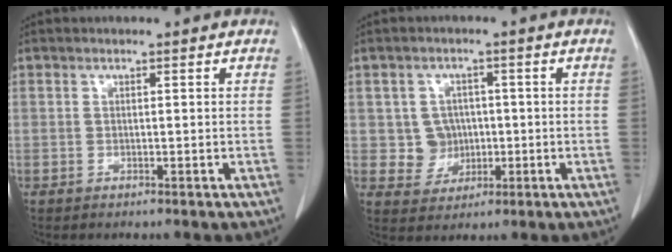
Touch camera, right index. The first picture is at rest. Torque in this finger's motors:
{"motor_torque": [-0.06, 0.02, 0.00, 0.00]}